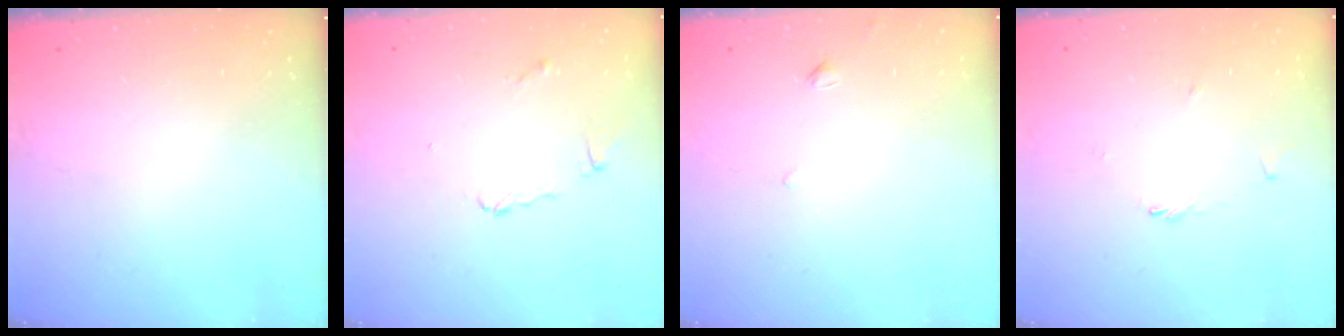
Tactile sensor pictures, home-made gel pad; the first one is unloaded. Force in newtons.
{"total": 4.3, "press": 4.2, "slide": 0.6}
{"total": 1.7, "press": 1.6, "slide": 0.5}
{"total": 1.2, "press": 1.1, "slide": 0.4}